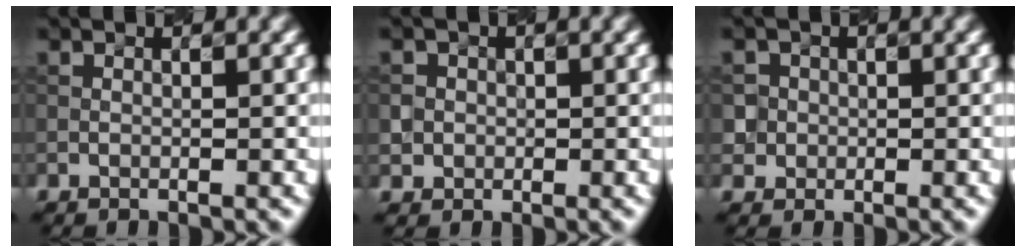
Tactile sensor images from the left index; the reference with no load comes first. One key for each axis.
{"total": 2.3, "fx": 0.1, "fy": 2.2, "fz": 0.3, "tx": 0.004, "ty": 0.003, "tz": 0.007}
{"total": 2.6, "fx": 0.1, "fy": 2.6, "fz": 0.4, "tx": -0.001, "ty": 0.007, "tz": 0.006}